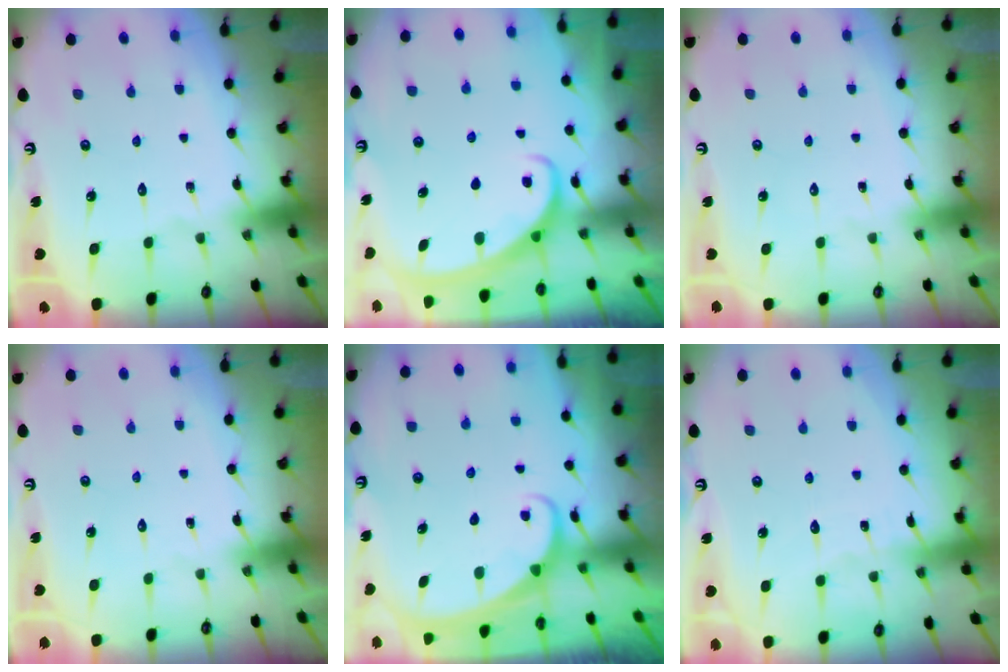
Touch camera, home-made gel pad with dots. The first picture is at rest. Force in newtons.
{"total": 3.0, "press": 2.9, "slide": 0.3}
{"total": 0.0}
{"total": 0.0}
{"total": 1.8, "press": 1.7, "slide": 0.1}
{"total": 3.4, "press": 3.3, "slide": 0.4}